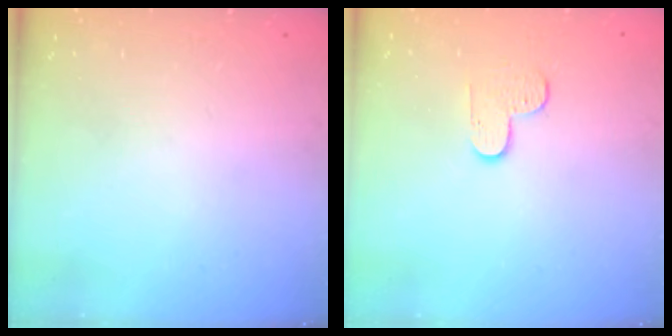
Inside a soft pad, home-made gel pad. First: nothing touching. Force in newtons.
{"total": 3.8, "press": 3.8, "slide": 0.4}